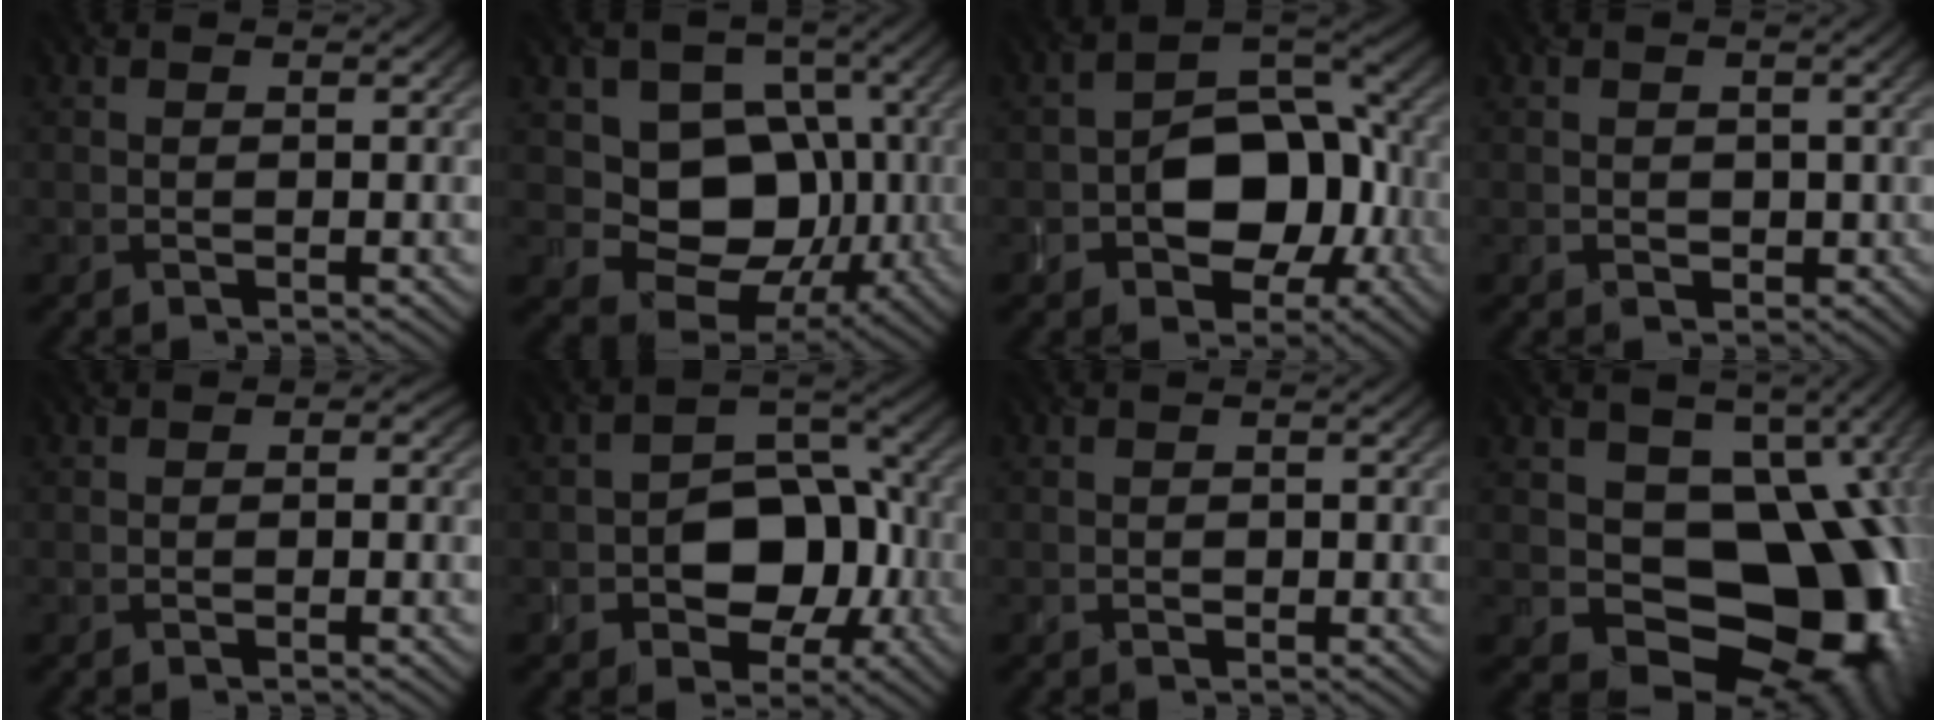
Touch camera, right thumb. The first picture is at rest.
{"total": 11.1, "force": [-0.5, 9.5, 5.8], "torque": [-0.083, -0.023, -0.018]}
{"total": 10.2, "force": [-3.2, 7.5, 6.3], "torque": [-0.095, -0.011, -0.054]}
{"total": 1.3, "force": [-0.3, 1.2, -0.5], "torque": [0.003, -0.012, -0.002]}
{"total": 1.4, "force": [0.0, 1.2, 0.7], "torque": [-0.005, -0.008, 0.003]}
{"total": 8.8, "force": [-2.8, 6.7, 4.9], "torque": [-0.067, -0.010, -0.050]}
{"total": 0.9, "force": [-0.5, 0.8, -0.1], "torque": [0.005, -0.010, -0.001]}
{"total": 16.7, "force": [-1.8, 12.6, 10.9], "torque": [-0.121, -0.039, -0.008]}